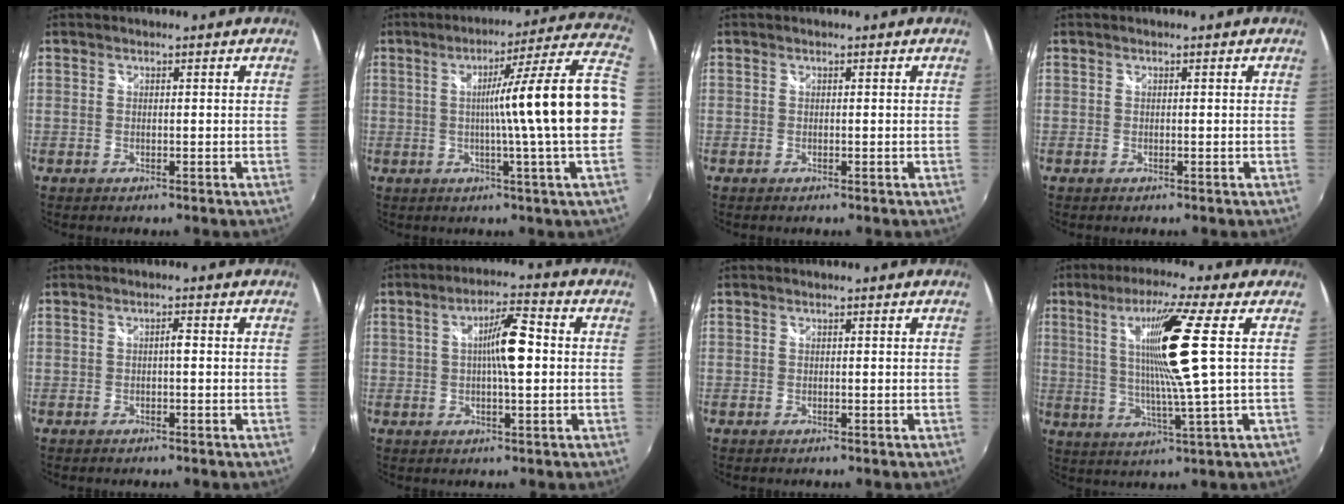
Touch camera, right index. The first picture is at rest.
{"total": 16.0, "force": [-0.1, -3.7, 15.6], "torque": [-0.179, 0.005, 0.001]}
{"total": 0.0}
{"total": 0.0}
{"total": 1.2, "force": [-0.2, 0.3, 1.2], "torque": [-0.019, 0.004, -0.004]}
{"total": 6.9, "force": [0.8, -0.2, 6.9], "torque": [-0.109, 0.002, 0.016]}
{"total": 0.0}
{"total": 13.0, "force": [3.5, -3.1, 12.1], "torque": [-0.209, -0.012, 0.066]}